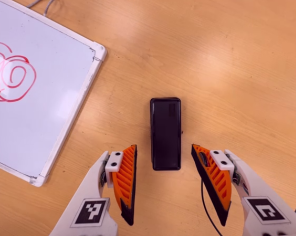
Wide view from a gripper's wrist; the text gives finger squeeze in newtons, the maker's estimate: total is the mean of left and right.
{"total": 0.0}